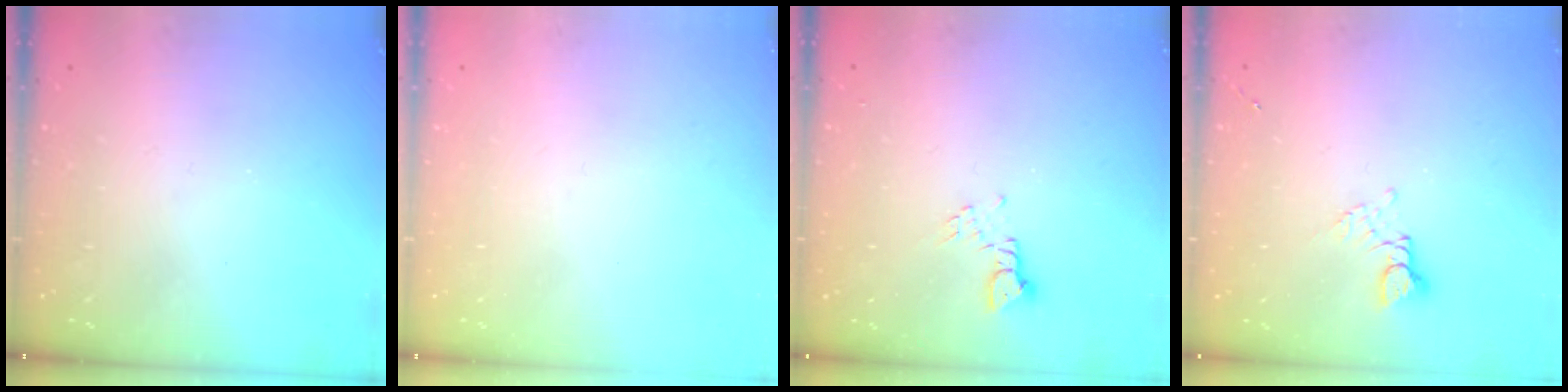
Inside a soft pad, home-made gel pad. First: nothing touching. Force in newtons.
{"total": 0.0}
{"total": 2.5, "press": 2.5, "slide": 0.3}
{"total": 2.8, "press": 2.8, "slide": 0.3}